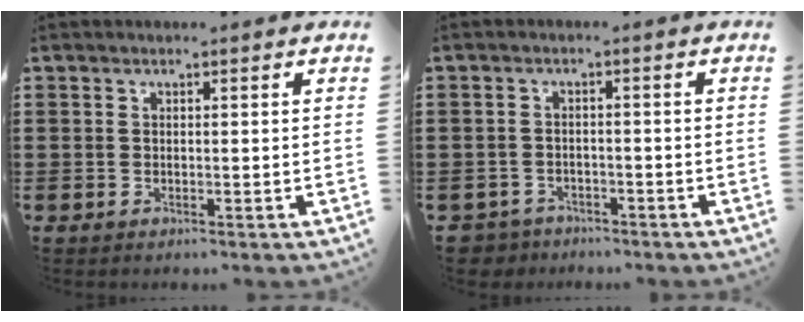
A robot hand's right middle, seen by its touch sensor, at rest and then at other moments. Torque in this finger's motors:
{"motor_torque": [-0.26, 0.17, 0.02, -0.03]}